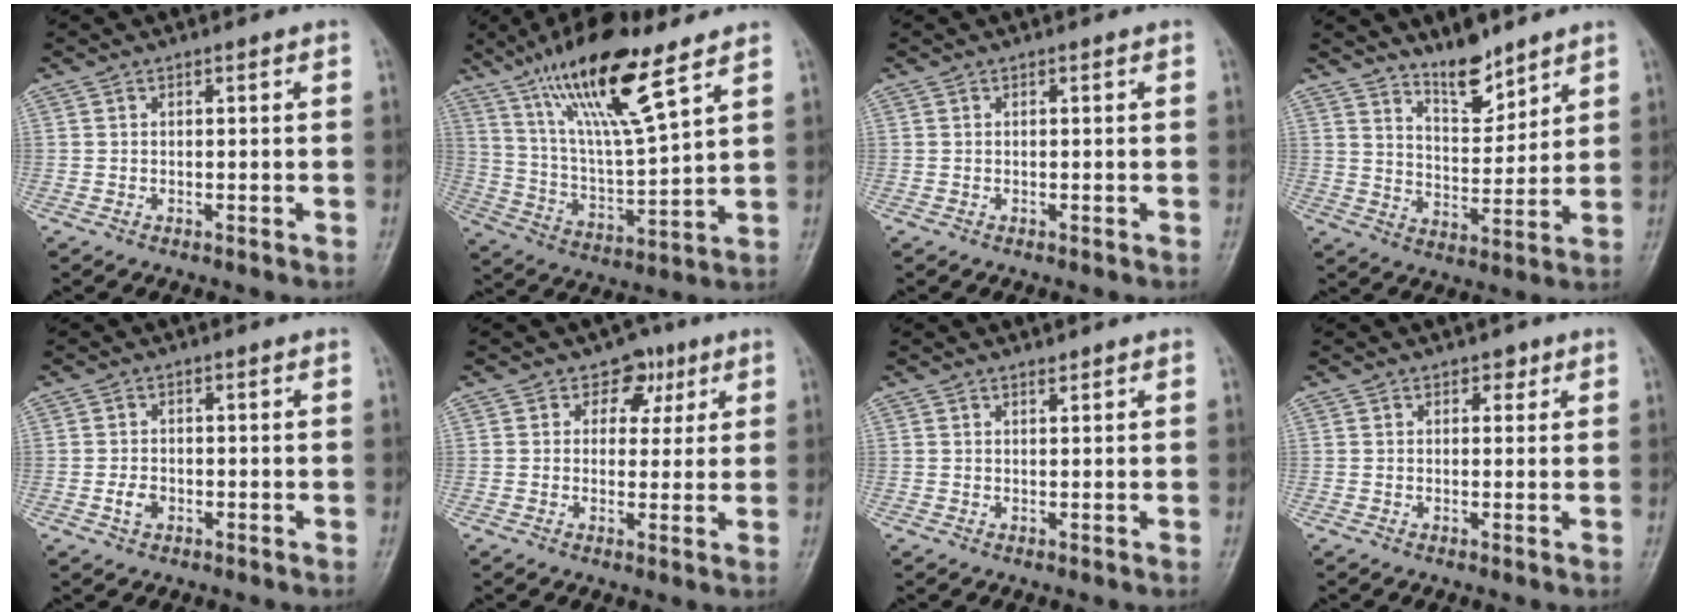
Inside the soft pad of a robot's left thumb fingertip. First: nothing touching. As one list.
[{"total": 18.6, "force": [11.5, 4.1, 14.0], "torque": [-0.239, -0.050, 0.217]}, {"total": 0.0}, {"total": 8.3, "force": [6.8, 2.9, 3.8], "torque": [-0.040, -0.061, 0.124]}, {"total": 2.5, "force": [-0.8, 1.8, 1.5], "torque": [-0.024, 0.006, -0.015]}, {"total": 5.5, "force": [2.5, 4.4, 2.2], "torque": [0.008, -0.003, 0.030]}, {"total": 0.8, "force": [0.7, 0.3, 0.2], "torque": [-0.002, -0.007, 0.012]}, {"total": 1.9, "force": [1.1, 1.4, 0.8], "torque": [0.005, -0.003, 0.009]}]